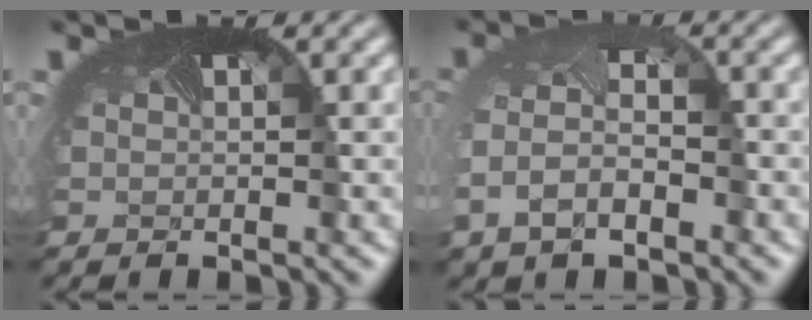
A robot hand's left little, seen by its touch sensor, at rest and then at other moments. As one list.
[{"total": 4.1, "force": [-1.9, 2.3, 2.9], "torque": [-0.071, -0.013, -0.037]}]